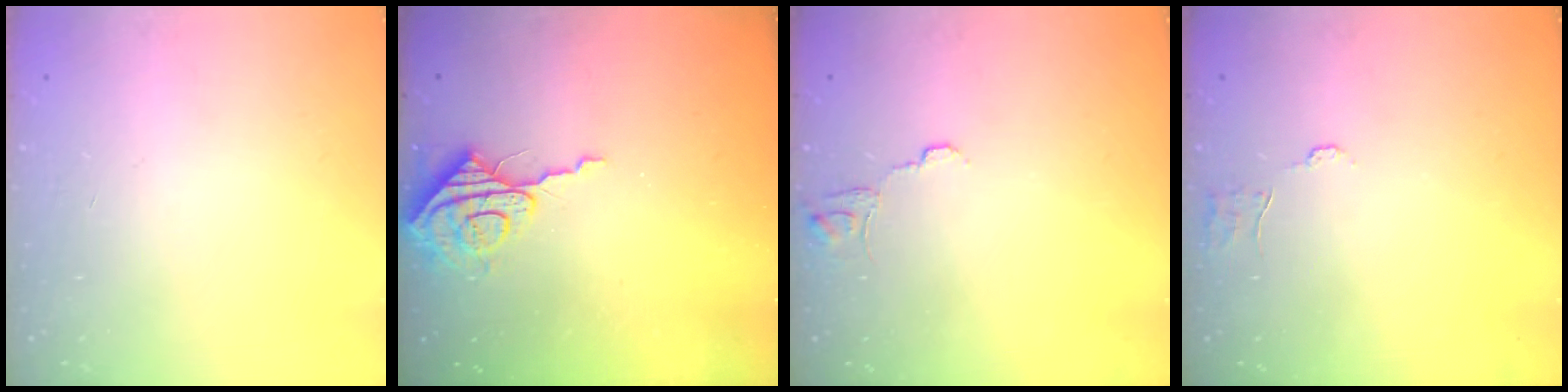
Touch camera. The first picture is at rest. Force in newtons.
{"total": 8.8, "press": 8.8, "slide": 0.3}
{"total": 6.6, "press": 6.6, "slide": 0.4}
{"total": 4.2, "press": 4.1, "slide": 0.2}